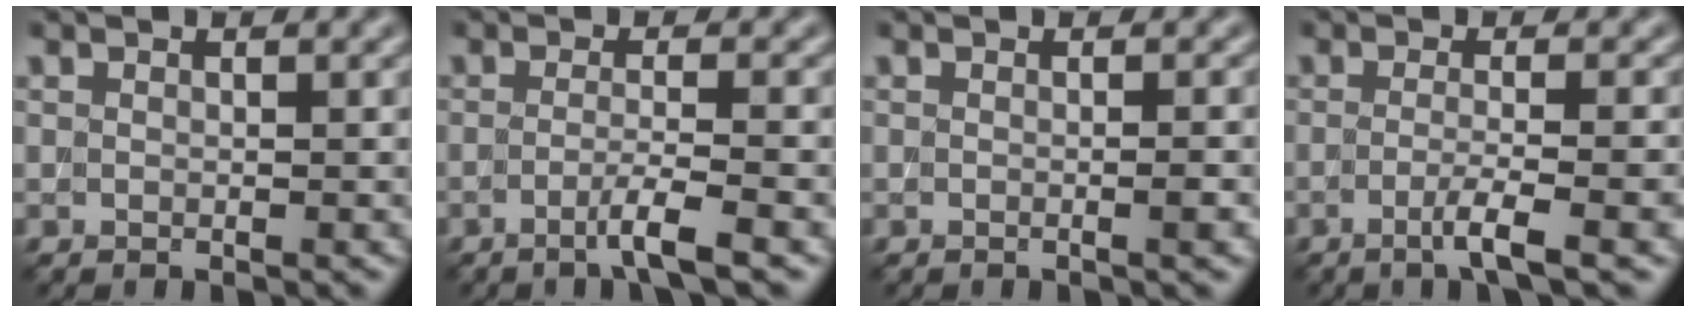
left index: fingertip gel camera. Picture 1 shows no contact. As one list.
[{"total": 3.0, "force": [-1.4, 0.3, 2.6], "torque": [-0.041, 0.001, -0.039]}, {"total": 2.1, "force": [-0.1, 0.7, 1.9], "torque": [-0.015, -0.004, -0.010]}, {"total": 4.0, "force": [-1.6, 0.6, 3.6], "torque": [-0.057, 0.001, -0.038]}]